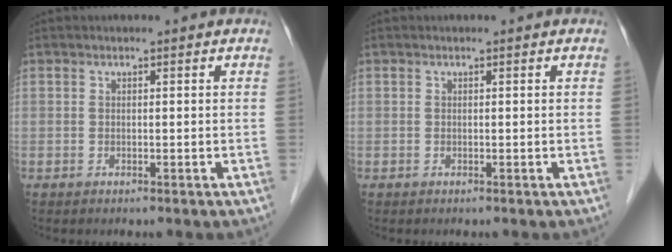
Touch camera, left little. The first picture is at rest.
{"total": 0.0}